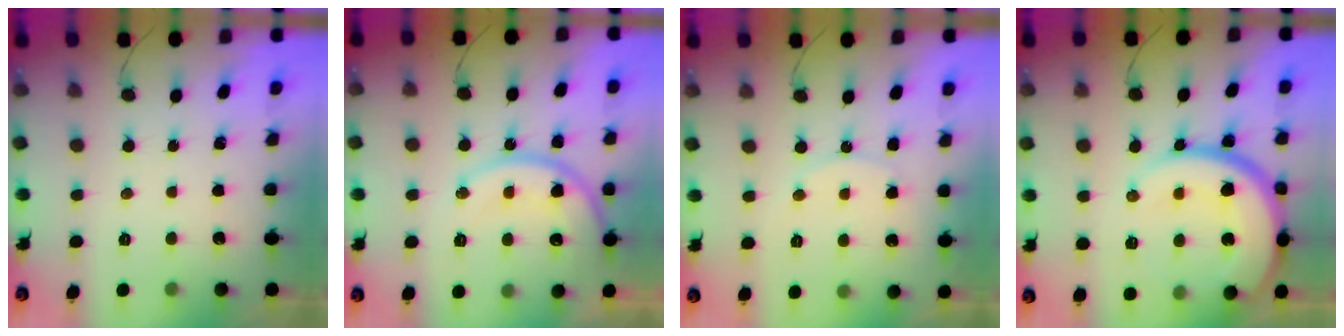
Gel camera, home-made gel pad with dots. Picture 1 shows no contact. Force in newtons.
{"total": 14.9, "press": 14.9, "slide": 1.0}
{"total": 9.1, "press": 9.1, "slide": 0.6}
{"total": 21.4, "press": 21.2, "slide": 2.9}